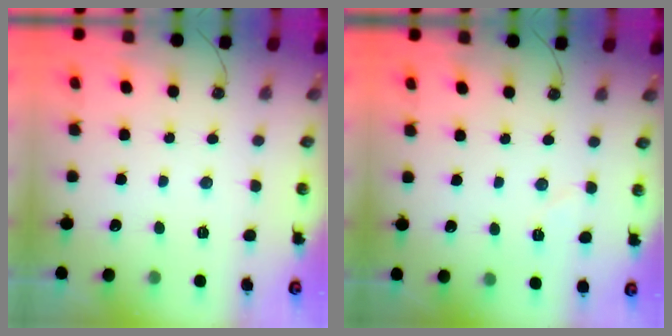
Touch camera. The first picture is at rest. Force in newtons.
{"total": 3.7, "press": 3.5, "slide": 0.9}